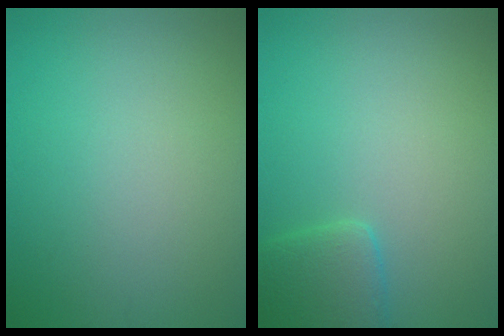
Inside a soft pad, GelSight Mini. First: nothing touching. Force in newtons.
{"total": 2.8, "press": 2.8, "slide": 0.2}